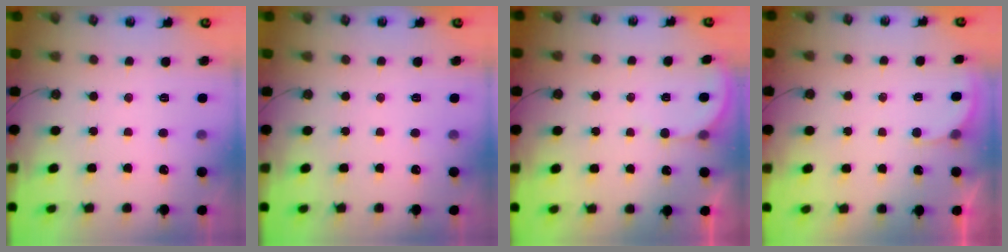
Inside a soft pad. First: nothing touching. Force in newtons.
{"total": 0.0}
{"total": 2.7, "press": 2.7, "slide": 0.1}
{"total": 2.4, "press": 2.4, "slide": 0.2}